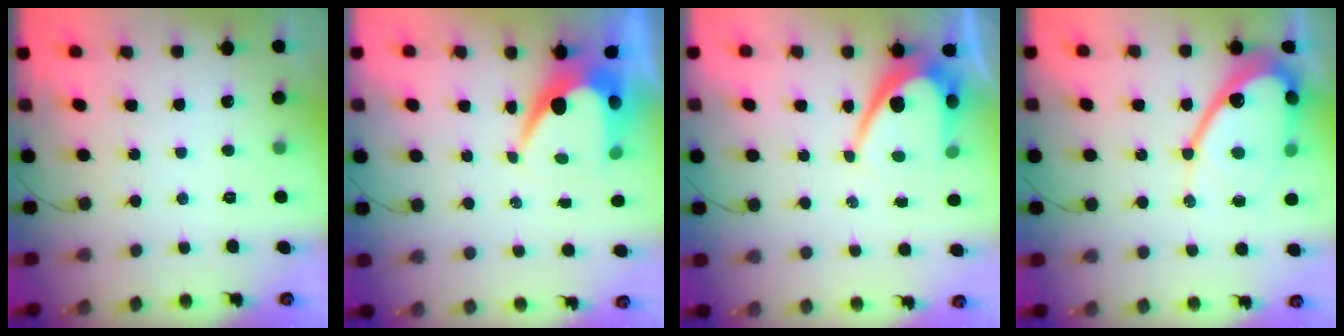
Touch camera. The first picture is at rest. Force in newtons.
{"total": 7.9, "press": 7.9, "slide": 0.8}
{"total": 10.3, "press": 10.3, "slide": 0.8}
{"total": 16.3, "press": 16.3, "slide": 1.5}